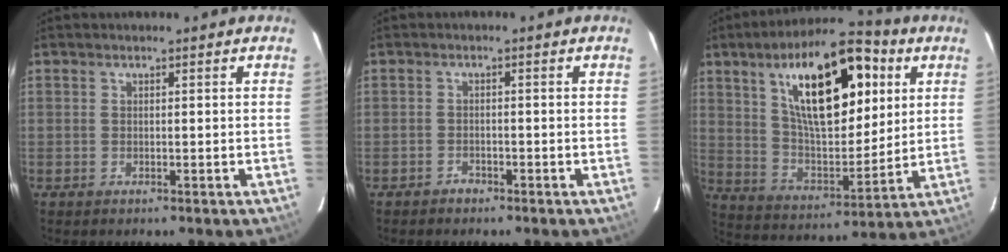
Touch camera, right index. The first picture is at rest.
{"total": 1.5, "force": [-1.3, 0.8, 0.0], "torque": [-0.004, 0.005, -0.023]}
{"total": 23.0, "force": [9.2, 10.2, 18.4], "torque": [-0.313, 0.027, 0.162]}